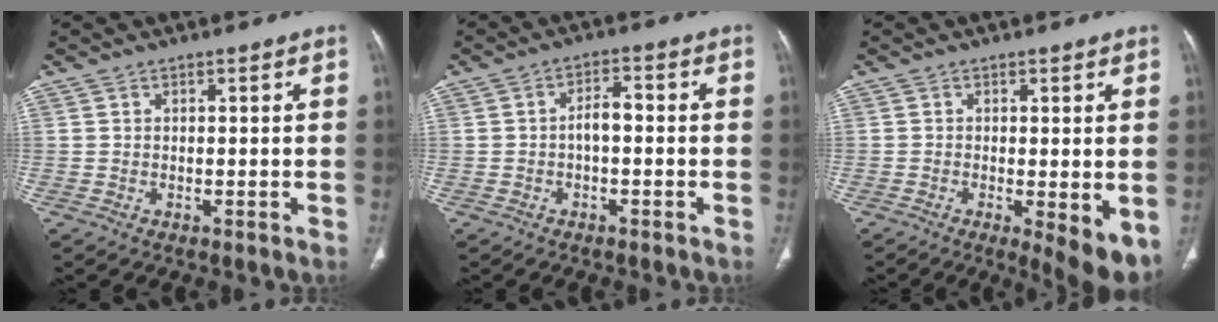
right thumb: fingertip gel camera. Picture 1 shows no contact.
{"total": 3.4, "force": [-0.6, 1.7, 2.9], "torque": [-0.045, 0.018, -0.015]}
{"total": 7.3, "force": [-1.8, 2.2, 6.7], "torque": [-0.093, -0.021, -0.025]}